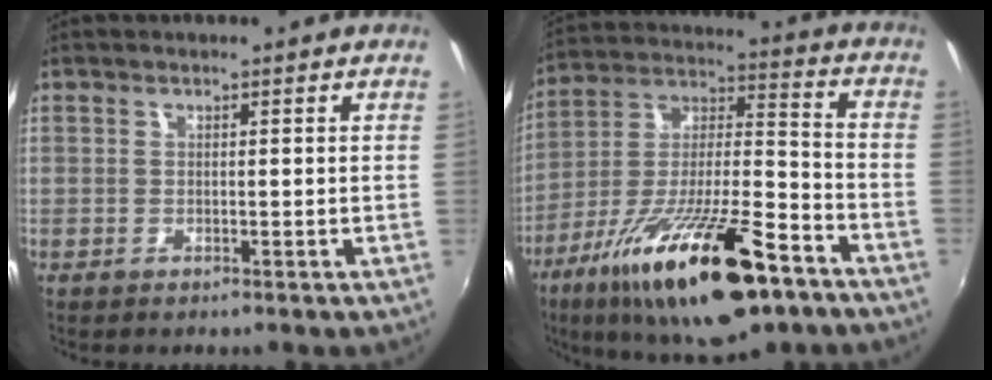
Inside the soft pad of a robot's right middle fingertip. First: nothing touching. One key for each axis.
{"total": 24.8, "fx": -14.3, "fy": 6.9, "fz": 19.1, "tx": -0.336, "ty": -0.034, "tz": -0.237}